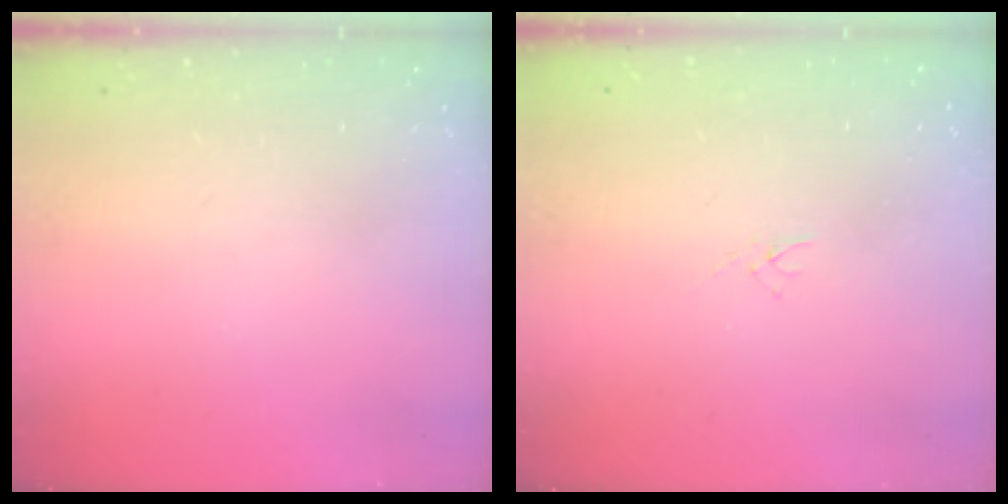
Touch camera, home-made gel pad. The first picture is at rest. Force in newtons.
{"total": 1.0, "press": 1.0, "slide": 0.3}